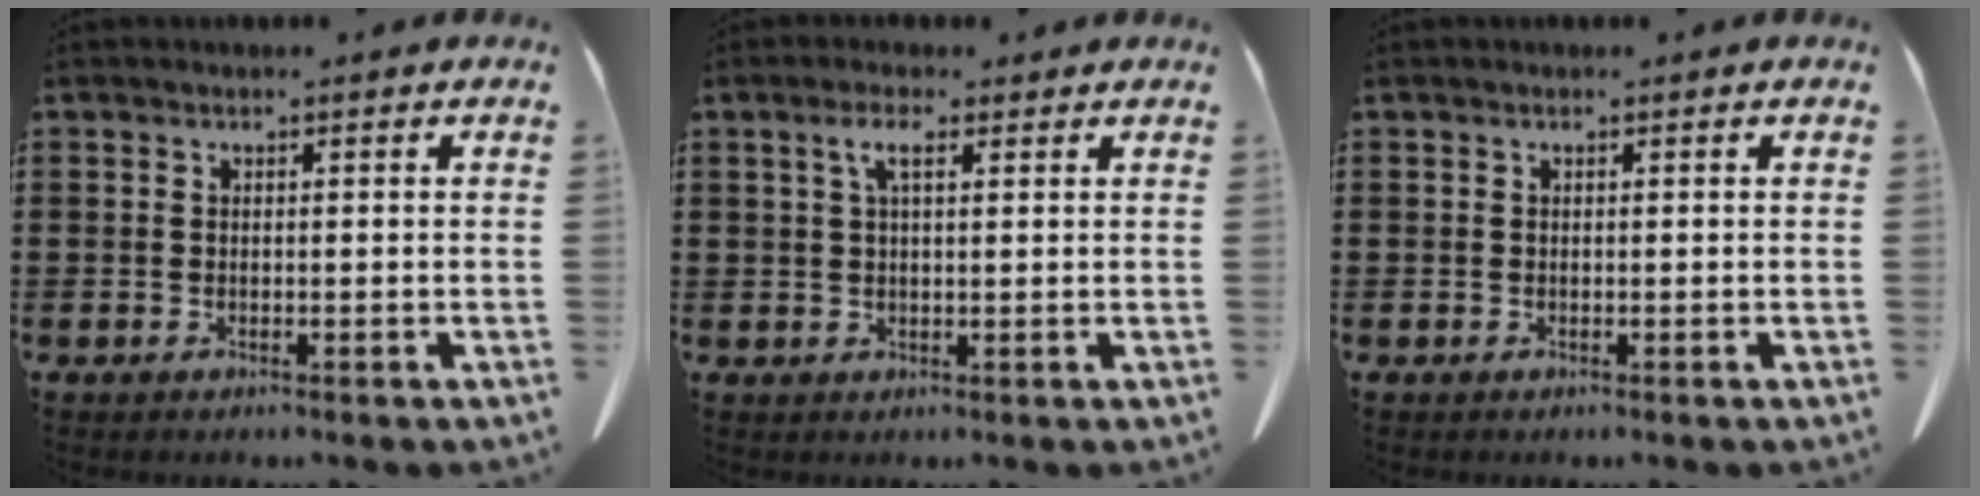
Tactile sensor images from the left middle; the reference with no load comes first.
{"total": 3.6, "force": [1.8, 1.1, 2.9], "torque": [-0.064, 0.008, 0.030]}
{"total": 0.0}